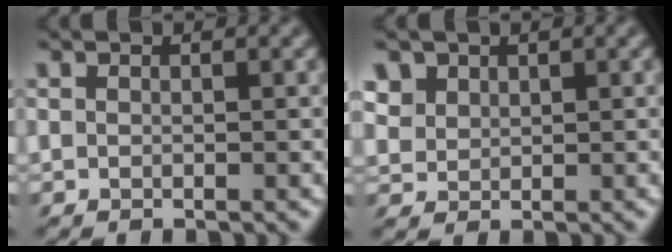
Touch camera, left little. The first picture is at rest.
{"total": 2.4, "force": [1.0, 1.7, 1.2], "torque": [-0.042, 0.020, 0.016]}